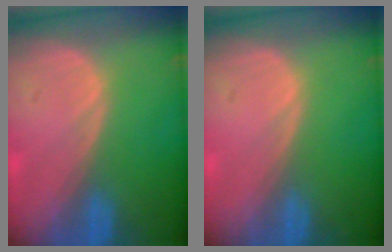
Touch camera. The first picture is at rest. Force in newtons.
{"total": 0.0}